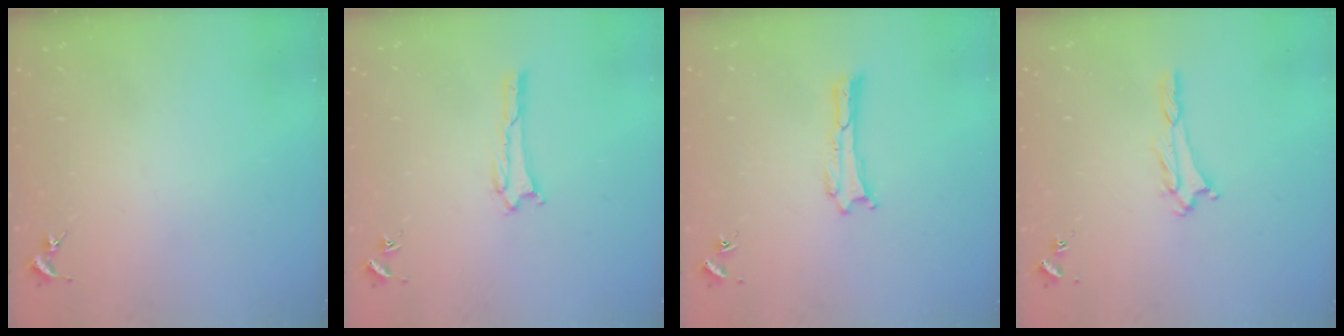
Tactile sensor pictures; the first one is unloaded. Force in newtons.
{"total": 1.4, "press": 1.4, "slide": 0.0}
{"total": 0.0}
{"total": 2.7, "press": 2.7, "slide": 0.4}